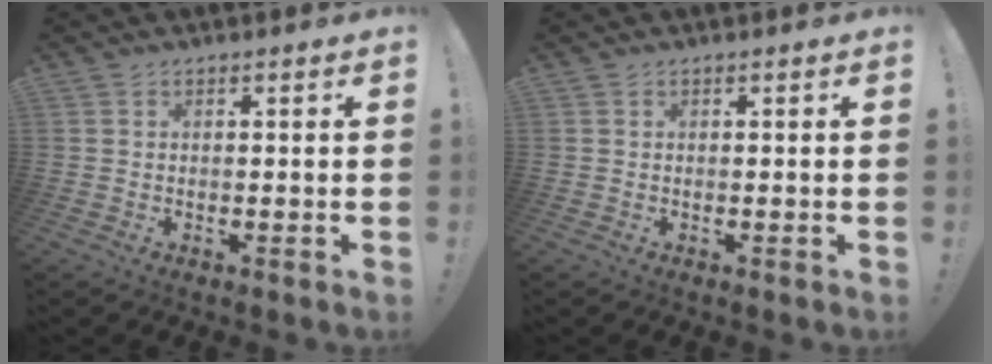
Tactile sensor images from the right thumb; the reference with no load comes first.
{"total": 0.0}